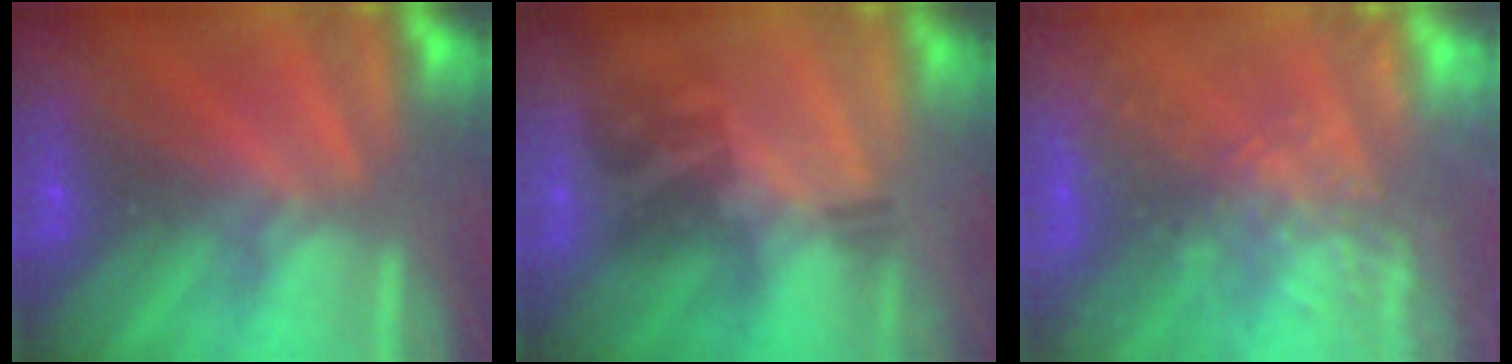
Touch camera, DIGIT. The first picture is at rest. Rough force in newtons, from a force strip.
{"total": 2.2}
{"total": 5.9}